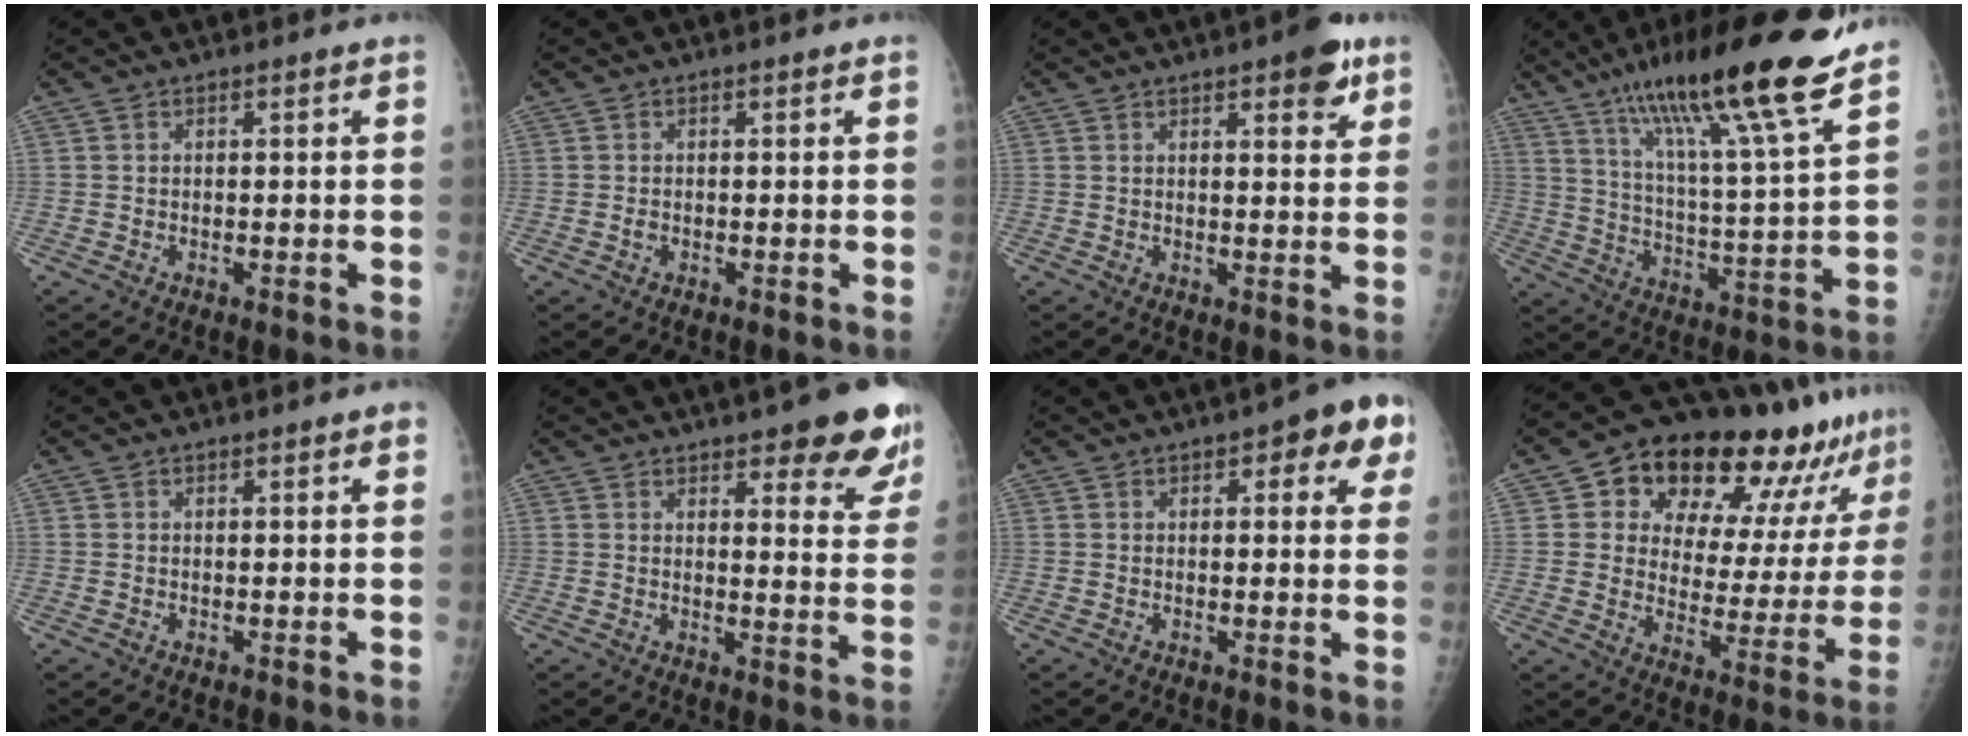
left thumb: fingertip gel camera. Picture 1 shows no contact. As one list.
[{"total": 0.5, "force": [-0.2, 0.4, 0.3], "torque": [-0.001, 0.001, -0.004]}, {"total": 6.2, "force": [3.6, 2.1, 4.6], "torque": [-0.038, -0.013, 0.040]}, {"total": 22.1, "force": [15.5, 1.5, 15.7], "torque": [-0.237, -0.054, 0.257]}, {"total": 0.9, "force": [0.5, 0.3, 0.7], "torque": [0.002, 0.001, 0.005]}, {"total": 13.1, "force": [8.8, 4.0, 8.8], "torque": [-0.059, -0.046, 0.101]}, {"total": 8.1, "force": [3.6, 3.4, 6.4], "torque": [-0.037, -0.003, 0.034]}, {"total": 22.2, "force": [13.9, 10.7, 13.6], "torque": [-0.148, -0.034, 0.200]}]